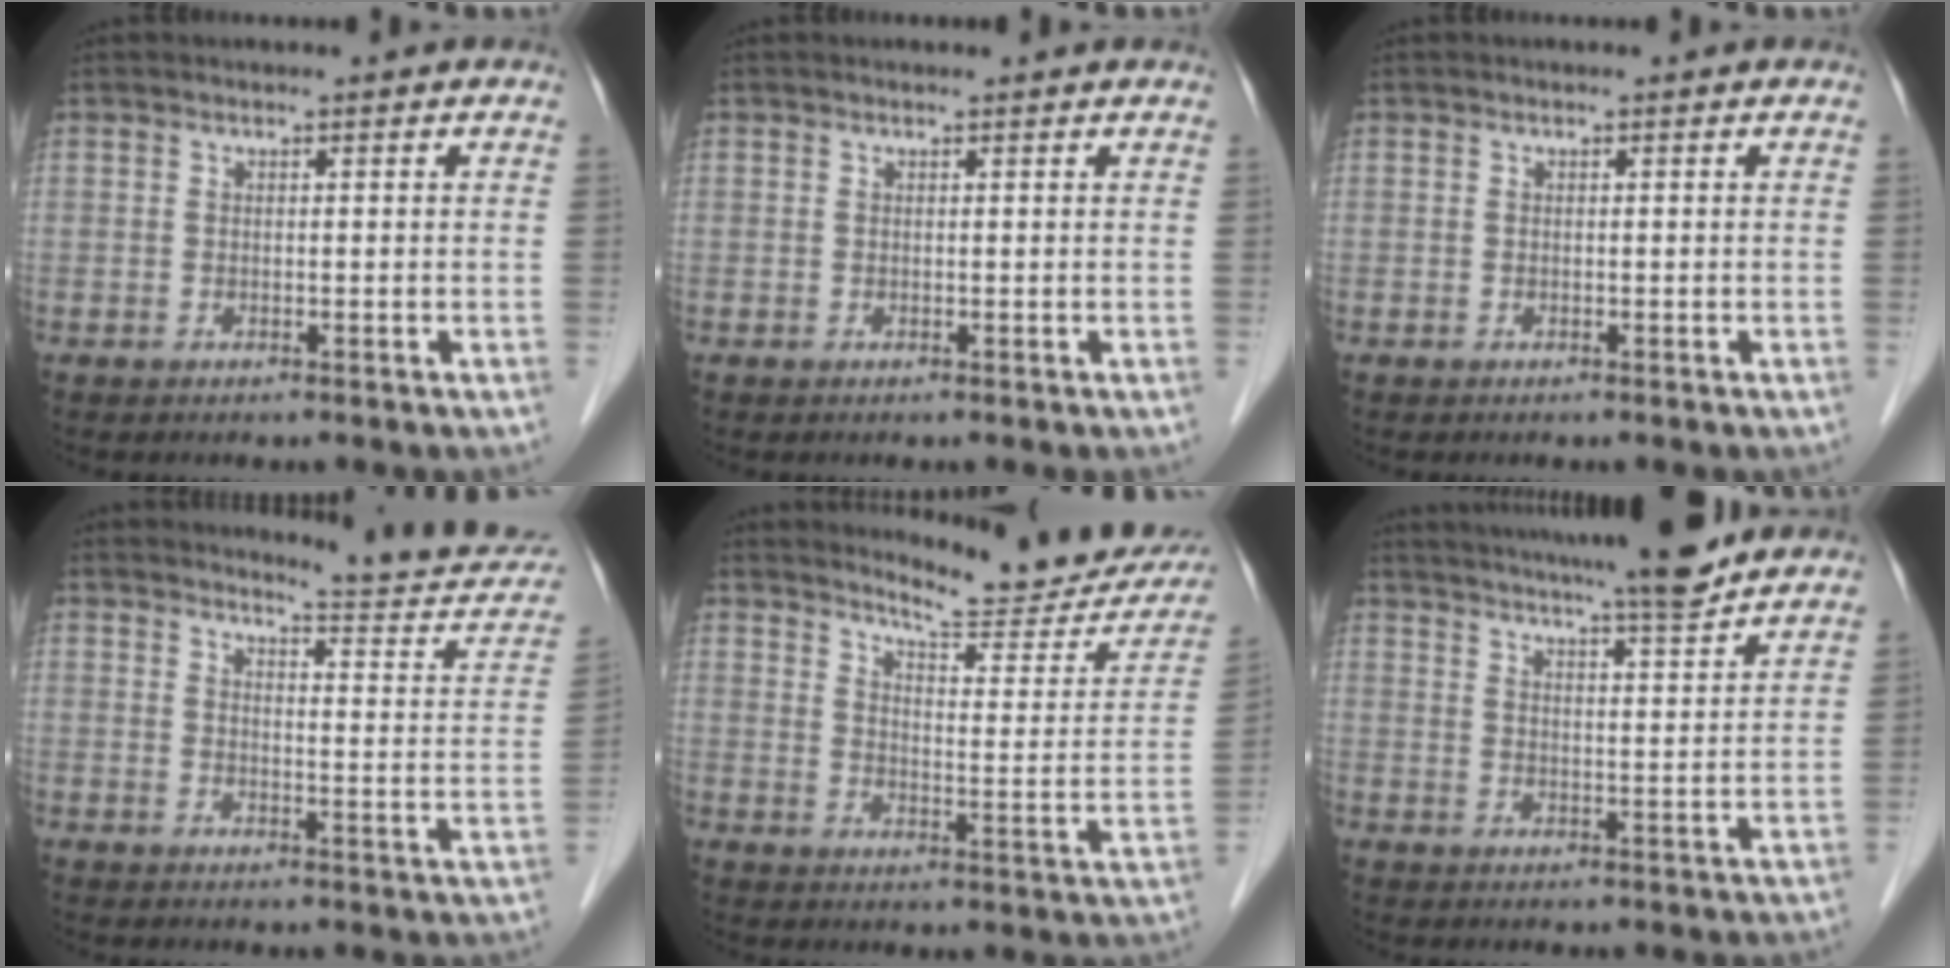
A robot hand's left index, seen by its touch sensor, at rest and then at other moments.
{"total": 0.7, "force": [0.7, 0.0, 0.1], "torque": [-0.006, 0.002, 0.009]}
{"total": 0.0}
{"total": 11.4, "force": [11.2, 0.2, 1.8], "torque": [-0.014, -0.055, 0.126]}
{"total": 16.2, "force": [15.2, 2.2, 5.0], "torque": [-0.057, -0.071, 0.181]}
{"total": 15.6, "force": [13.9, 0.1, 7.0], "torque": [-0.118, 0.002, 0.194]}